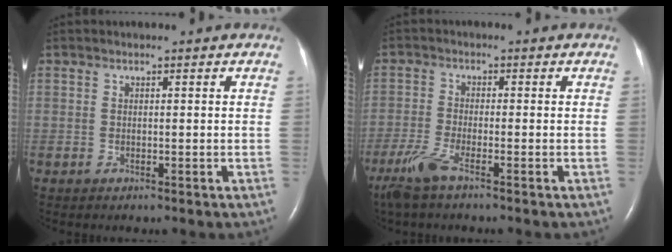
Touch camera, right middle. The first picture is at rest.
{"total": 4.7, "force": [-3.3, 0.4, 3.3], "torque": [-0.084, -0.013, -0.070]}